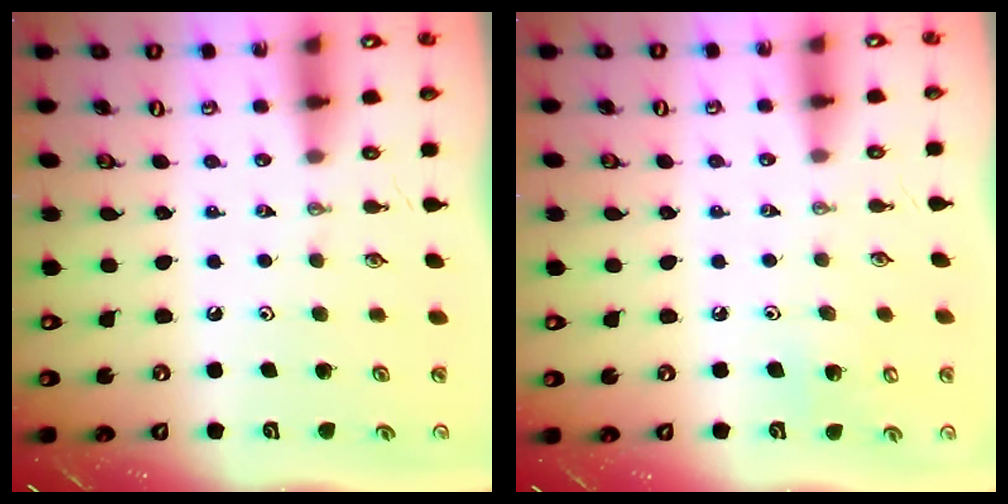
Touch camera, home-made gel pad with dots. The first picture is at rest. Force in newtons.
{"total": 6.1, "press": 6.0, "slide": 0.4}